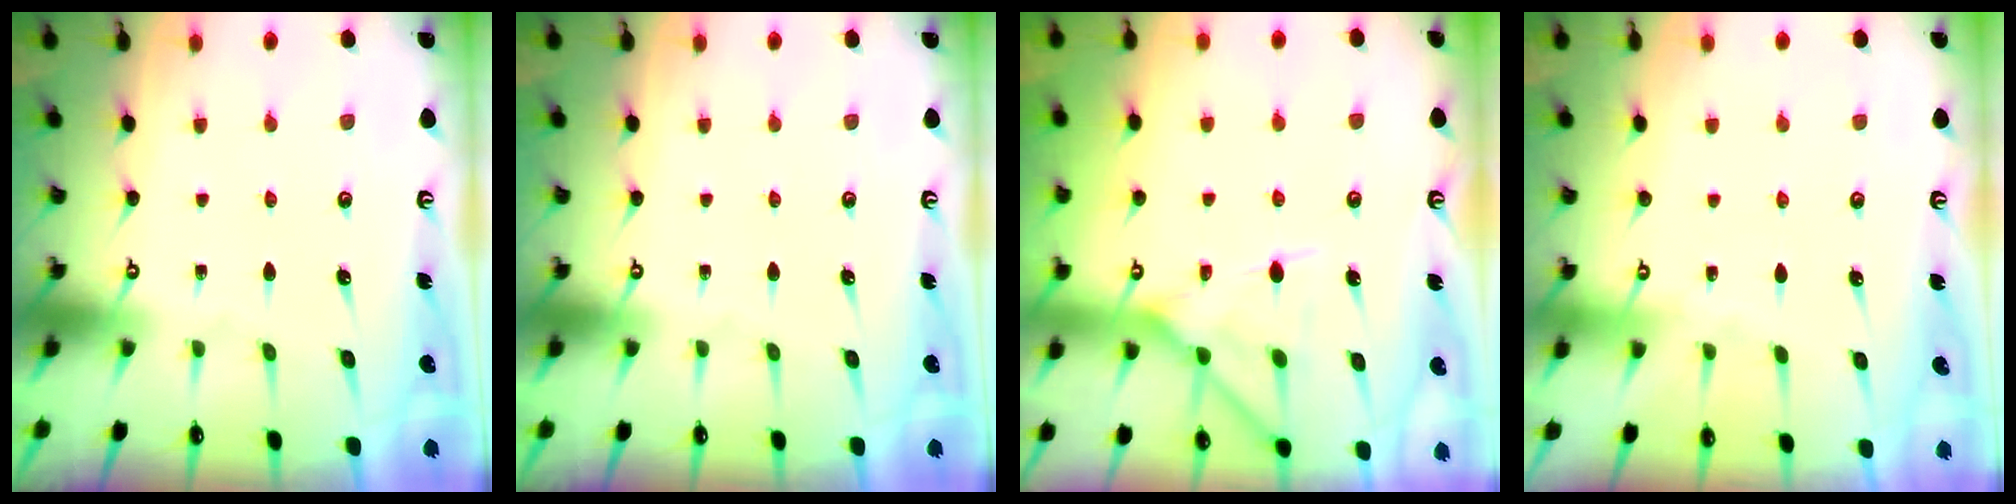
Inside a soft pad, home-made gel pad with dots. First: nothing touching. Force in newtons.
{"total": 0.0}
{"total": 13.5, "press": 13.5, "slide": 1.2}
{"total": 1.6, "press": 1.6, "slide": 0.4}